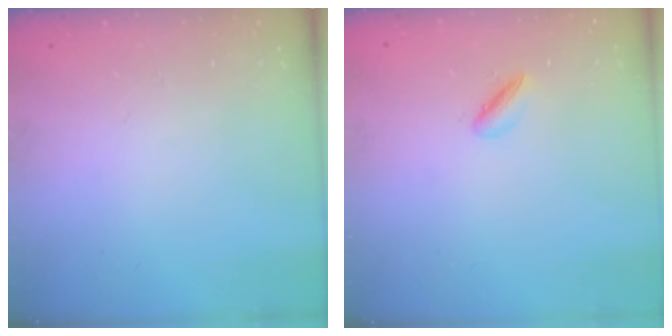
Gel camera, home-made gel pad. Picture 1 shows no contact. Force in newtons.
{"total": 2.8, "press": 2.8, "slide": 0.6}